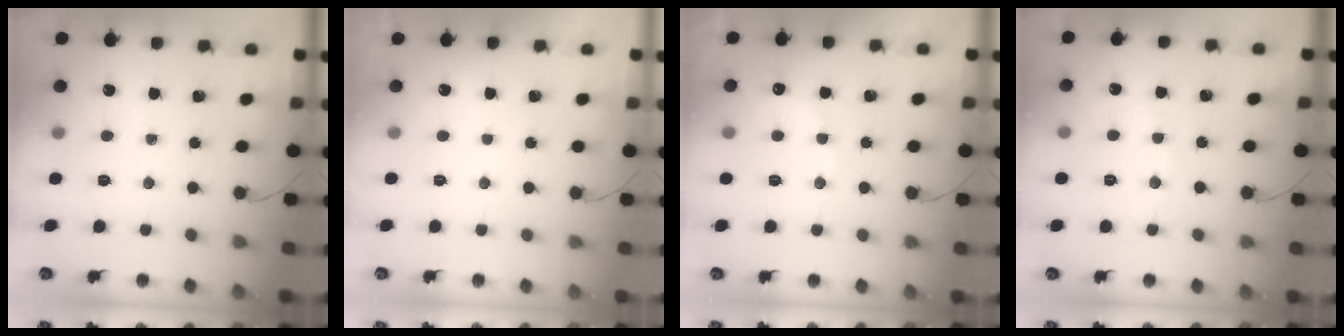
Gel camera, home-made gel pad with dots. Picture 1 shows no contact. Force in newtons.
{"total": 2.9, "press": 2.9, "slide": 0.1}
{"total": 8.1, "press": 8.0, "slide": 1.0}
{"total": 2.7, "press": 2.6, "slide": 0.8}